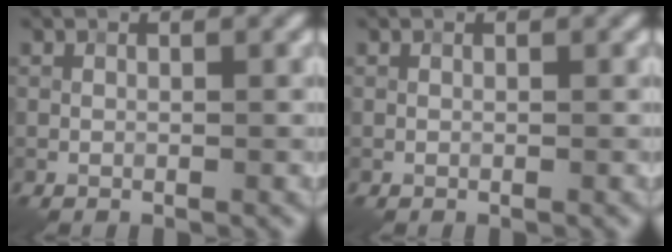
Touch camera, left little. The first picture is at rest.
{"total": 0.0}